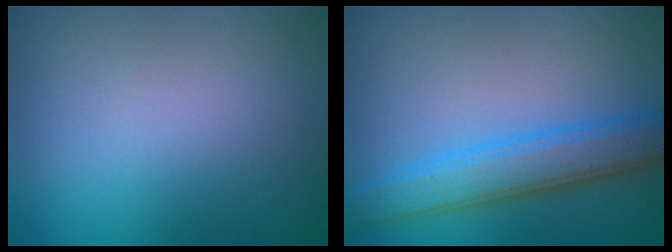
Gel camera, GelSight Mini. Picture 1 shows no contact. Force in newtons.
{"total": 4.6, "press": 4.6, "slide": 0.0}